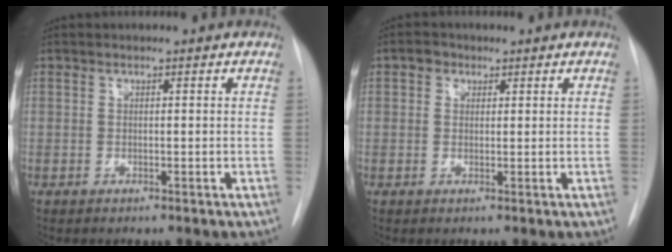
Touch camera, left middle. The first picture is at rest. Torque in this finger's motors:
{"motor_torque": [-0.01, 0.01, -0.04, 0.01]}